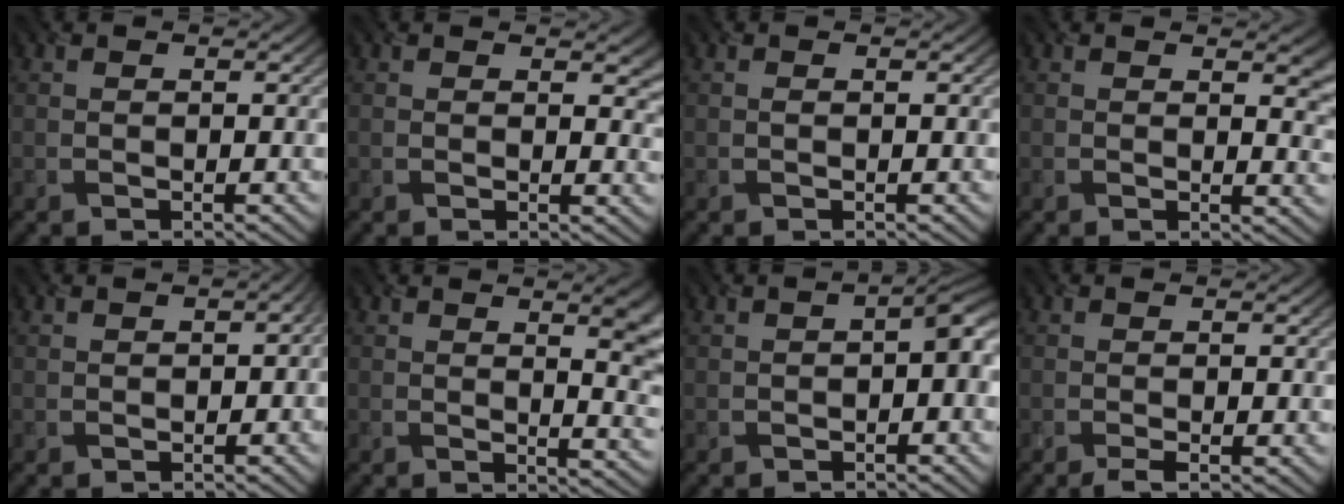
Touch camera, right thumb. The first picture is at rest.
{"total": 2.5, "force": [1.1, 1.5, 1.7], "torque": [-0.024, -0.008, 0.015]}
{"total": 0.0}
{"total": 3.5, "force": [1.5, 1.6, 2.8], "torque": [-0.036, -0.010, 0.026]}
{"total": 2.0, "force": [-1.0, 1.3, 1.1], "torque": [-0.019, -0.012, -0.010]}
{"total": 7.2, "force": [2.1, 3.0, 6.2], "torque": [-0.052, 0.002, 0.029]}
{"total": 2.5, "force": [-1.2, 1.1, 1.9], "torque": [-0.033, -0.002, -0.019]}
{"total": 1.3, "force": [-0.9, 0.2, 1.0], "torque": [-0.021, -0.002, -0.016]}